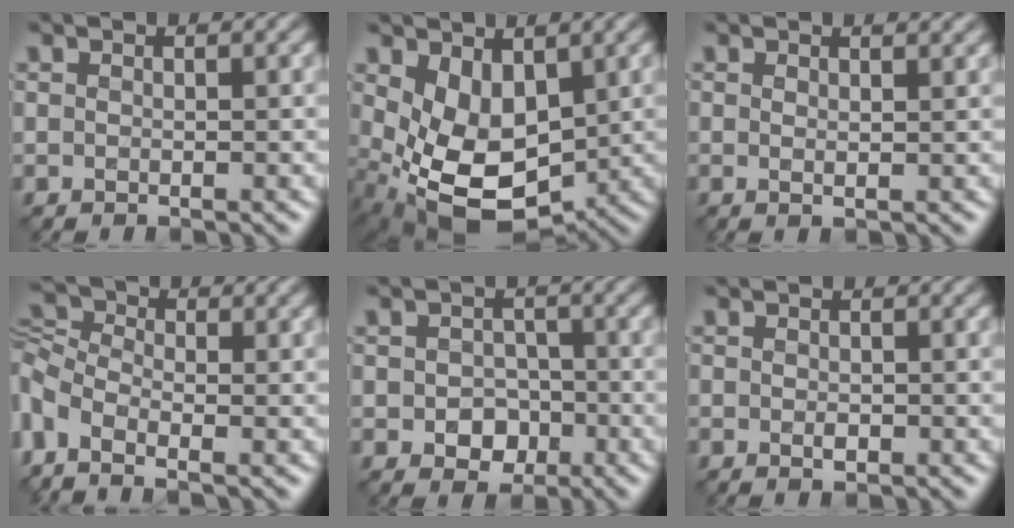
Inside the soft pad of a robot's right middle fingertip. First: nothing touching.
{"total": 7.6, "force": [0.0, 4.9, 5.8], "torque": [-0.122, -0.024, 0.015]}
{"total": 1.7, "force": [1.0, 0.5, 1.2], "torque": [-0.012, -0.001, 0.010]}
{"total": 5.5, "force": [-2.2, 3.1, 4.0], "torque": [-0.109, -0.003, -0.062]}
{"total": 3.3, "force": [-1.0, 2.6, 1.8], "torque": [-0.021, -0.003, -0.018]}
{"total": 1.0, "force": [-0.3, 0.6, 0.7], "torque": [-0.013, -0.002, -0.005]}